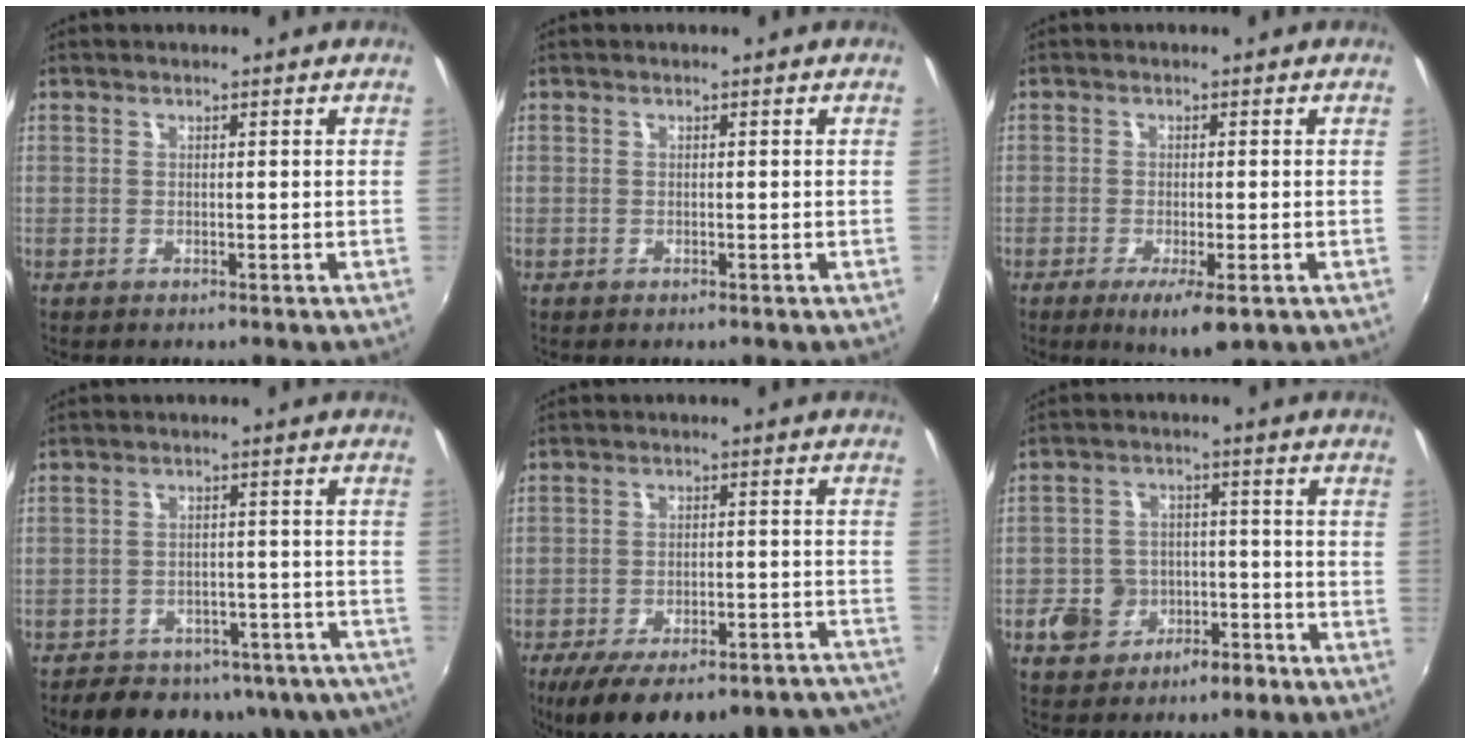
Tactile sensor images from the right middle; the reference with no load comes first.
{"total": 0.0}
{"total": 5.7, "force": [-2.9, 1.3, 4.7], "torque": [-0.085, -0.015, -0.042]}
{"total": 19.7, "force": [-16.2, 8.8, 6.8], "torque": [-0.120, 0.025, -0.177]}
{"total": 24.3, "force": [-20.3, 6.9, 11.4], "torque": [-0.172, -0.011, -0.254]}
{"total": 9.2, "force": [-4.7, 7.0, 3.5], "torque": [-0.093, 0.025, -0.063]}